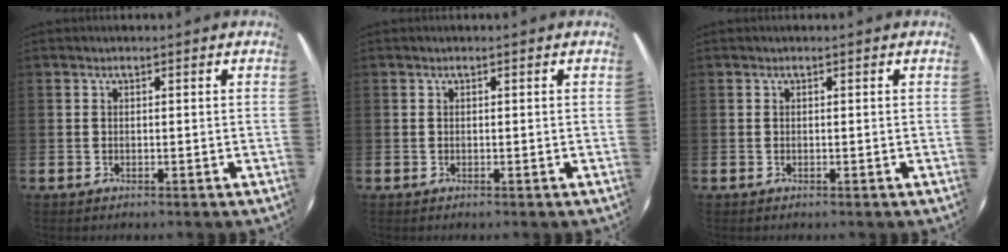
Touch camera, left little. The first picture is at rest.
{"total": 0.0}
{"total": 0.0}